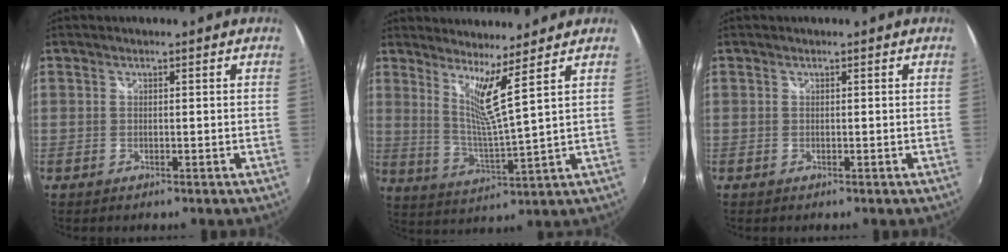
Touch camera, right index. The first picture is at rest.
{"total": 6.9, "force": [4.6, -1.4, 4.9], "torque": [-0.083, -0.018, 0.085]}
{"total": 0.0}